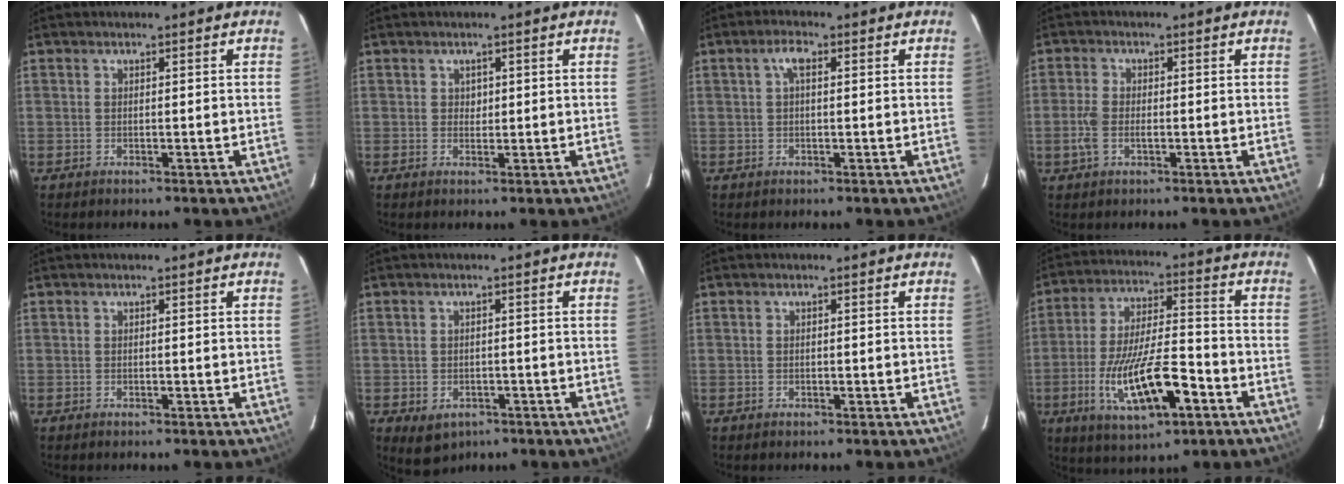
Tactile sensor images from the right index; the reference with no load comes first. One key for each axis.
{"total": 0.7, "fx": 0.3, "fy": 0.7, "fz": 0.1, "tx": 0.002, "ty": 0.001, "tz": 0.005}
{"total": 2.4, "fx": 0.7, "fy": 0.6, "fz": 2.3, "tx": -0.047, "ty": 0.008, "tz": 0.012}
{"total": 4.0, "fx": -1.1, "fy": 2.1, "fz": 3.2, "tx": -0.077, "ty": 0.001, "tz": -0.023}
{"total": 0.0}
{"total": 4.7, "fx": -2.1, "fy": 3.7, "fz": 2.1, "tx": -0.039, "ty": -0.005, "tz": -0.017}
{"total": 0.0}
{"total": 16.3, "fx": -6.7, "fy": 5.0, "fz": 14.0, "tx": -0.276, "ty": -0.013, "tz": -0.106}